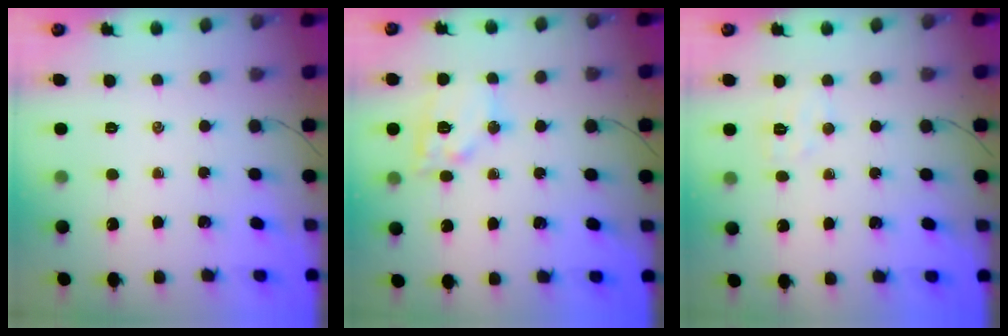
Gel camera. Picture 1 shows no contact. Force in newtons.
{"total": 12.6, "press": 12.5, "slide": 1.5}
{"total": 4.5, "press": 4.4, "slide": 1.0}